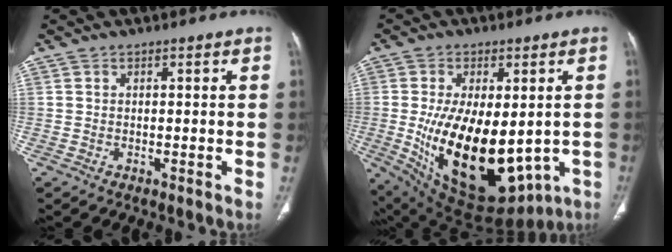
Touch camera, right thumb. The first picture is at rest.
{"total": 23.1, "force": [-3.2, 12.4, 19.2], "torque": [-0.322, -0.027, -0.010]}